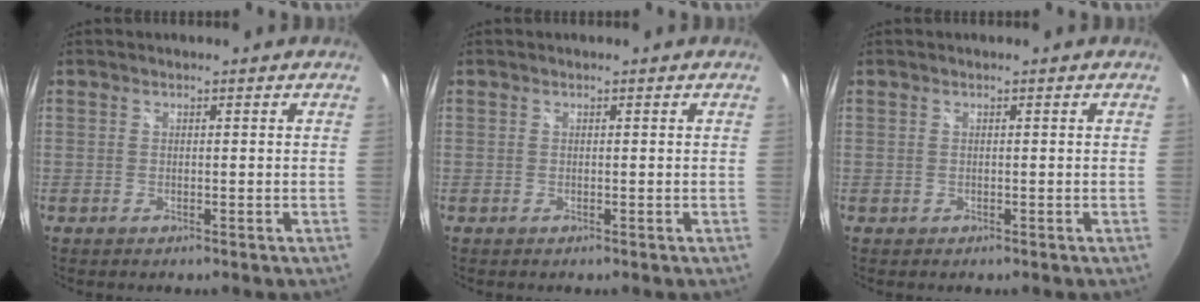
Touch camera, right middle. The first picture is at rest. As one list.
[{"total": 0.0}, {"total": 0.0}]